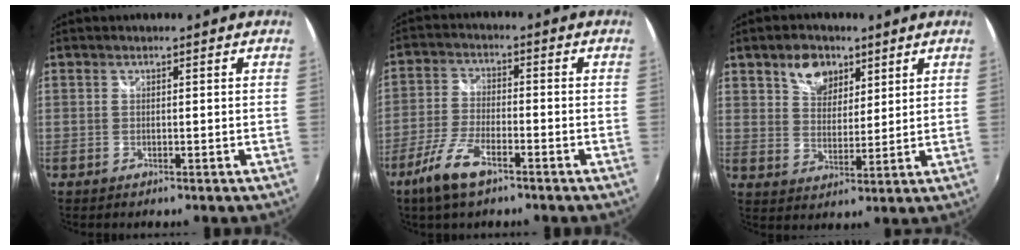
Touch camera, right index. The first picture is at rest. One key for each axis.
{"total": 8.7, "fx": -5.7, "fy": 2.7, "fz": 6.0, "tx": -0.139, "ty": -0.008, "tz": -0.113}
{"total": 7.7, "fx": 4.6, "fy": 5.0, "fz": 3.5, "tx": -0.052, "ty": 0.012, "tz": 0.082}